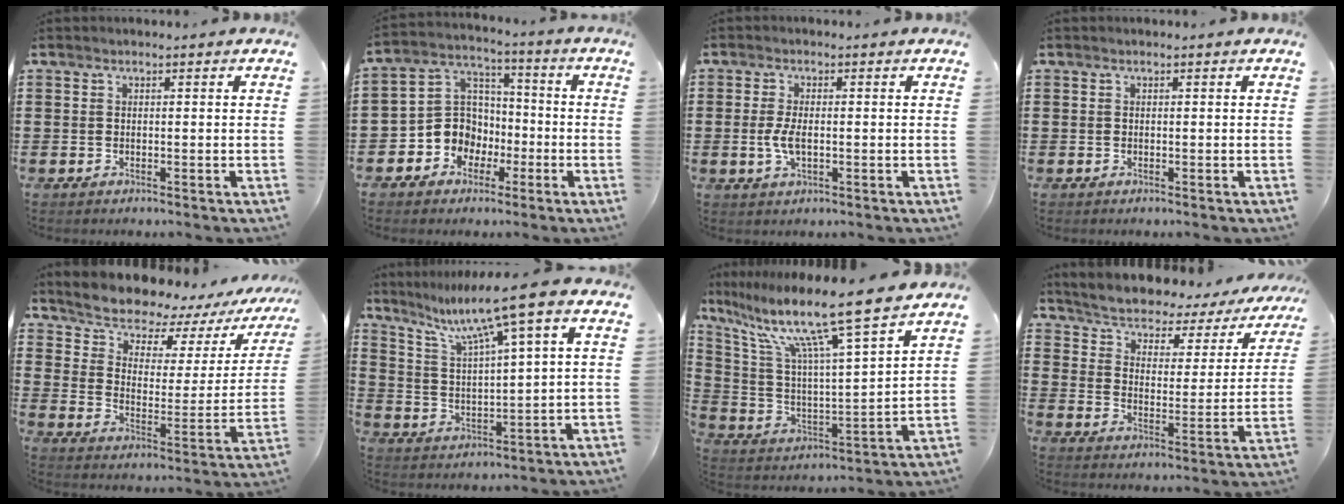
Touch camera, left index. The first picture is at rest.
{"total": 8.1, "force": [-2.6, 7.5, 1.9], "torque": [-0.079, 0.006, -0.052]}
{"total": 3.6, "force": [-0.3, 1.5, 3.2], "torque": [-0.074, -0.003, -0.010]}
{"total": 0.0}
{"total": 6.9, "force": [6.6, 1.8, 1.0], "torque": [-0.054, -0.057, 0.112]}
{"total": 9.0, "force": [6.5, -0.4, 6.2], "torque": [-0.131, -0.034, 0.104]}
{"total": 12.8, "force": [9.8, 0.0, 8.2], "torque": [-0.185, -0.068, 0.157]}
{"total": 3.1, "force": [2.6, 1.0, 1.4], "torque": [-0.045, -0.030, 0.034]}